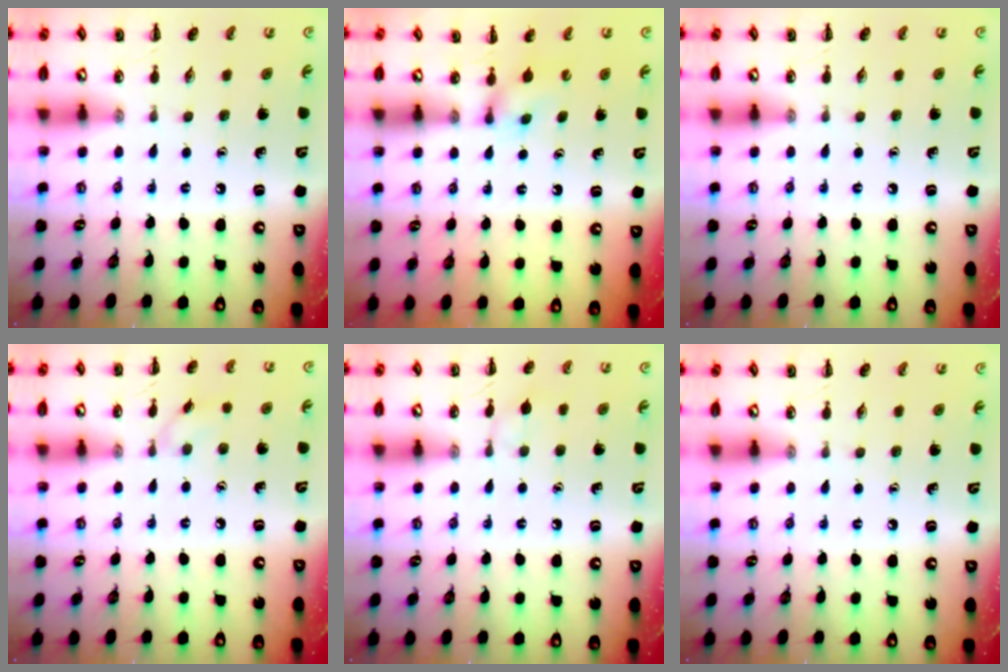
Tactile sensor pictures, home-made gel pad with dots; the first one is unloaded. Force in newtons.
{"total": 3.7, "press": 3.5, "slide": 1.2}
{"total": 0.0}
{"total": 3.4, "press": 3.2, "slide": 1.1}
{"total": 5.0, "press": 4.6, "slide": 1.9}
{"total": 0.0}